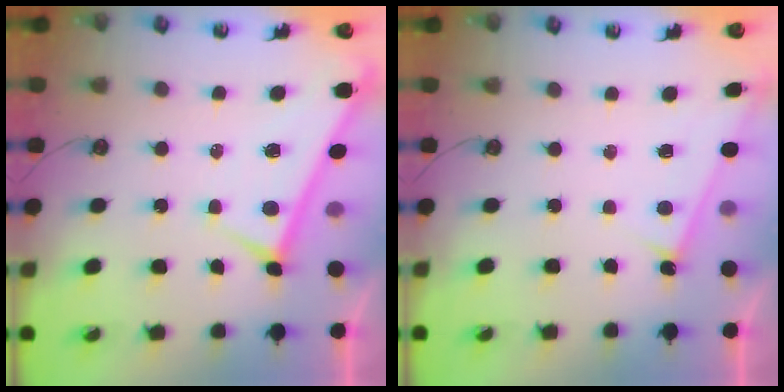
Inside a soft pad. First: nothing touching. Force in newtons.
{"total": 4.5, "press": 4.5, "slide": 0.2}